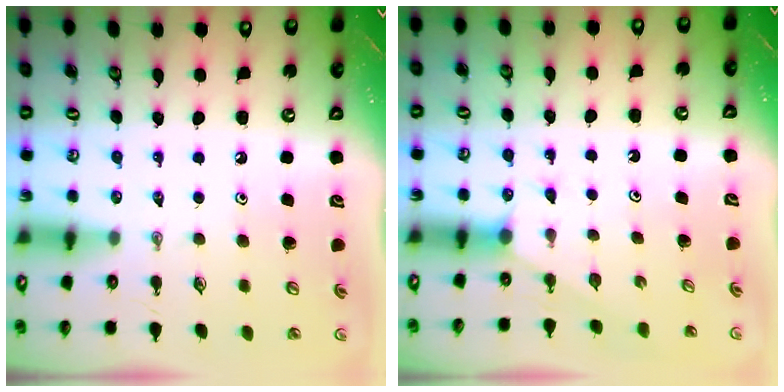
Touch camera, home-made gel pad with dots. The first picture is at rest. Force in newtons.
{"total": 2.0, "press": 2.0, "slide": 0.2}